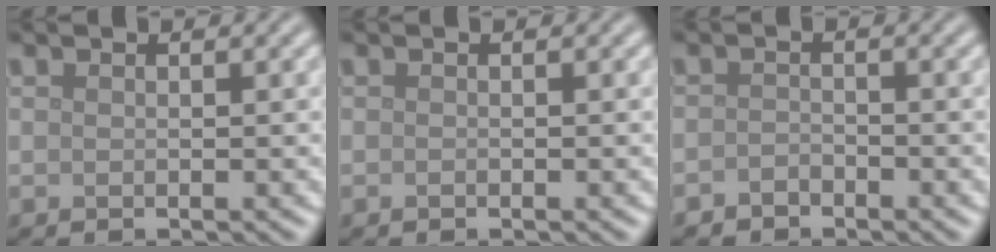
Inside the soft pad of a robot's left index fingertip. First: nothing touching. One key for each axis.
{"total": 0.0}
{"total": 1.2, "fx": -1.0, "fy": 0.6, "fz": 0.2, "tx": -0.003, "ty": 0.003, "tz": -0.020}